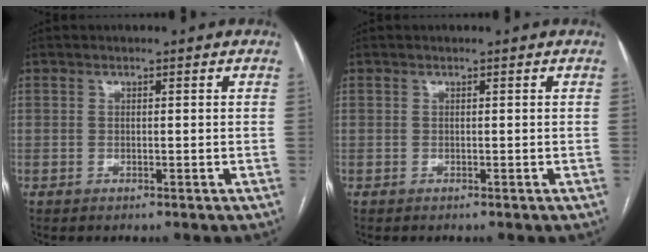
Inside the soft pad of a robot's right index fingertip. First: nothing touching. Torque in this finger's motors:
{"motor_torque": [0.00, 0.00, 0.00, 0.00]}